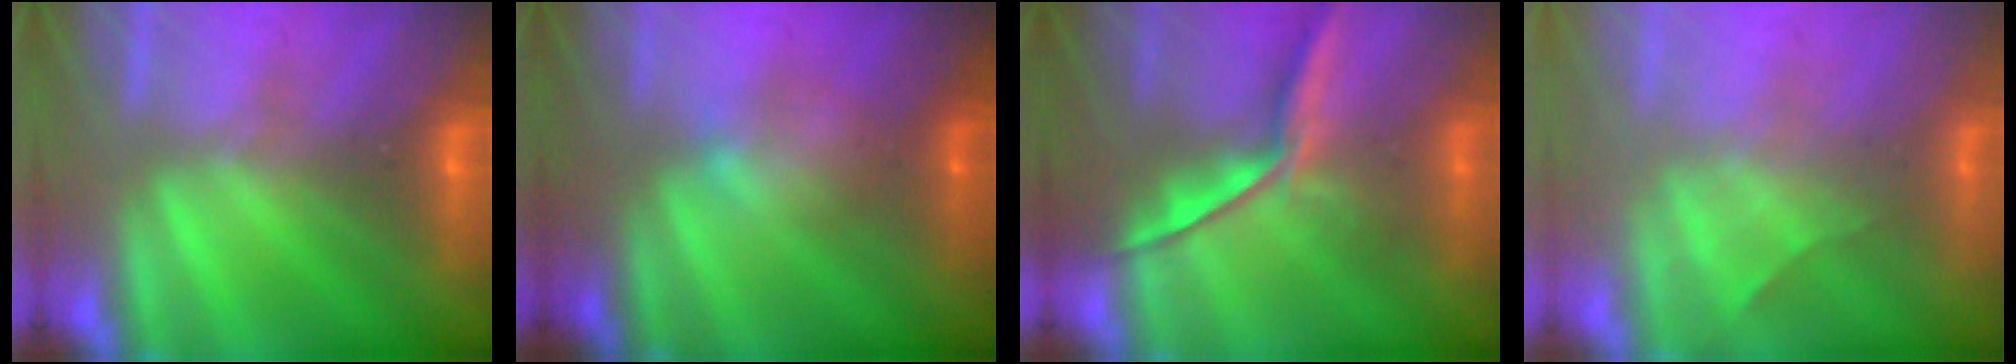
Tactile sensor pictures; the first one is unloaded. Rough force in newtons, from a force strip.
{"total": 2.1}
{"total": 1.4}
{"total": 2.3}